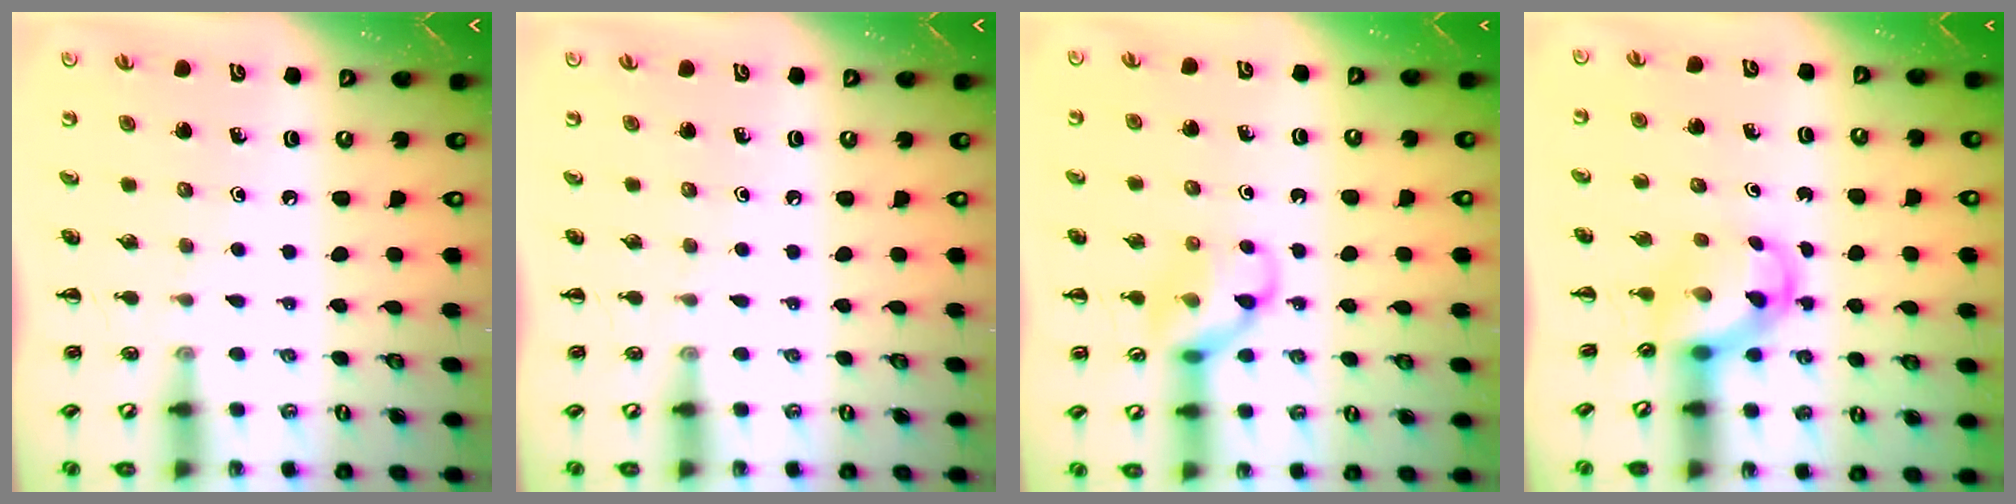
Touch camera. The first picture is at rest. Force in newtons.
{"total": 0.0}
{"total": 11.7, "press": 11.6, "slide": 1.1}
{"total": 4.6, "press": 4.6, "slide": 0.1}